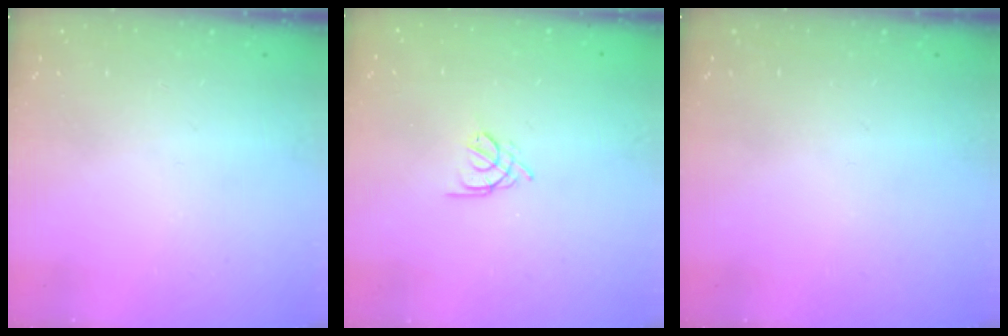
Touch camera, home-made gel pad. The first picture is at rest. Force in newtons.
{"total": 3.4, "press": 3.3, "slide": 0.6}
{"total": 0.0}